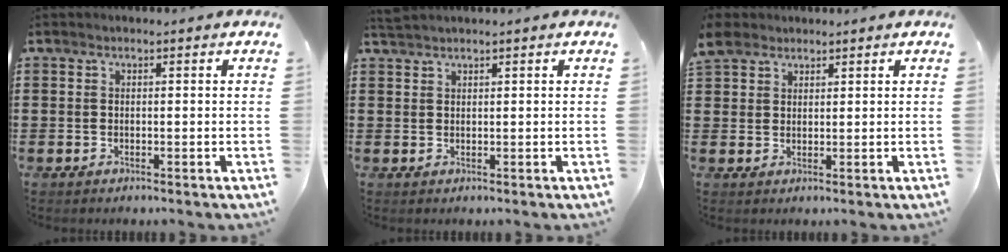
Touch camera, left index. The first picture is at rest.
{"total": 1.3, "force": [1.2, -0.2, 0.4], "torque": [-0.011, -0.002, 0.024]}
{"total": 3.6, "force": [2.8, 2.1, 0.9], "torque": [-0.030, 0.008, 0.054]}